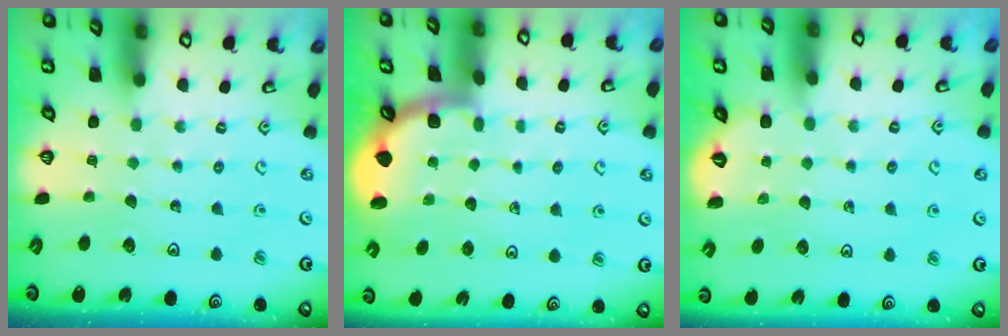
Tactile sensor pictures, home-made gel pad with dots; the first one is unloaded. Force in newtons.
{"total": 1.7, "press": 1.7, "slide": 0.0}
{"total": 2.8, "press": 2.2, "slide": 1.8}